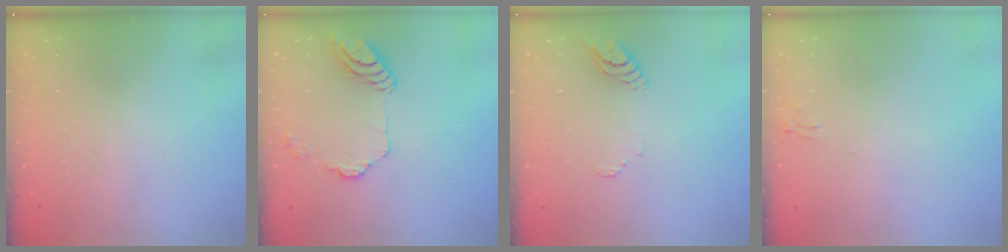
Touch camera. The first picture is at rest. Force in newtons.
{"total": 12.7, "press": 12.6, "slide": 1.0}
{"total": 5.8, "press": 5.8, "slide": 0.3}
{"total": 3.3, "press": 3.3, "slide": 0.4}